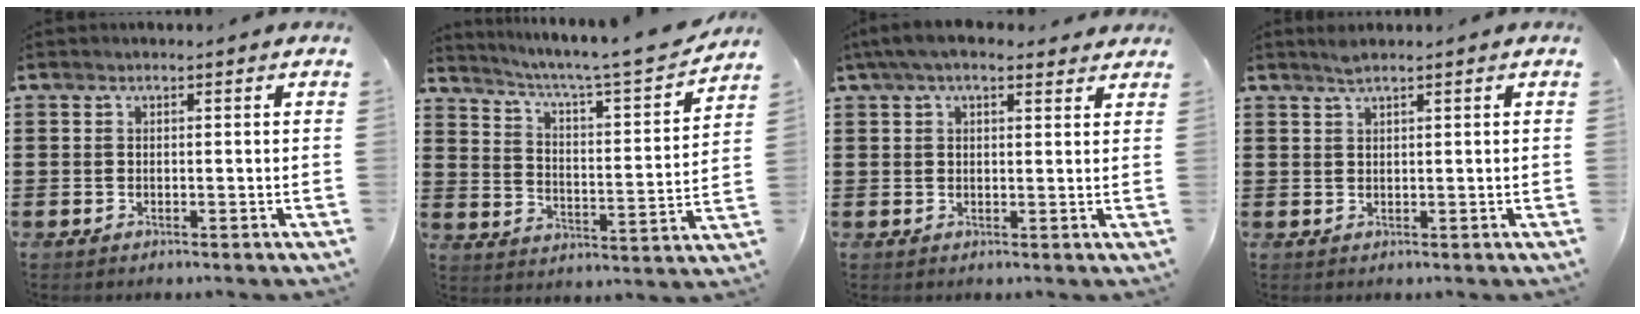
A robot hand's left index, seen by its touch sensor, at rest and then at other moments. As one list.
[{"total": 4.9, "force": [4.1, -0.2, 2.6], "torque": [-0.073, -0.038, 0.058]}, {"total": 4.8, "force": [3.6, 1.6, 2.7], "torque": [-0.062, 0.002, 0.066]}, {"total": 1.6, "force": [1.3, 0.1, 1.0], "torque": [-0.021, 0.000, 0.024]}]